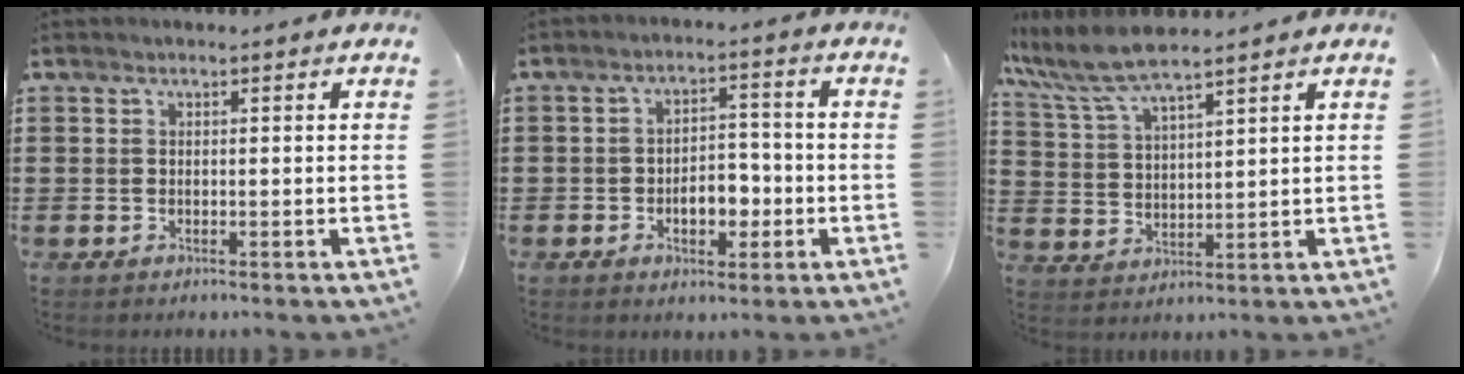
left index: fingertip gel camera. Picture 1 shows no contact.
{"total": 5.7, "force": [-1.9, 3.5, 4.1], "torque": [-0.068, 0.008, -0.037]}
{"total": 7.2, "force": [6.1, 0.8, 3.7], "torque": [-0.093, -0.018, 0.109]}